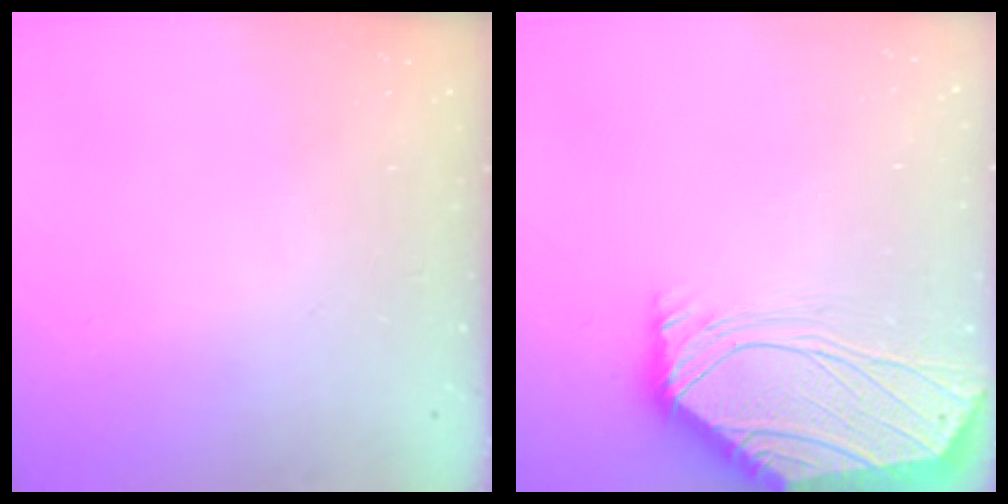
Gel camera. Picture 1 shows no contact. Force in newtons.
{"total": 0.0}